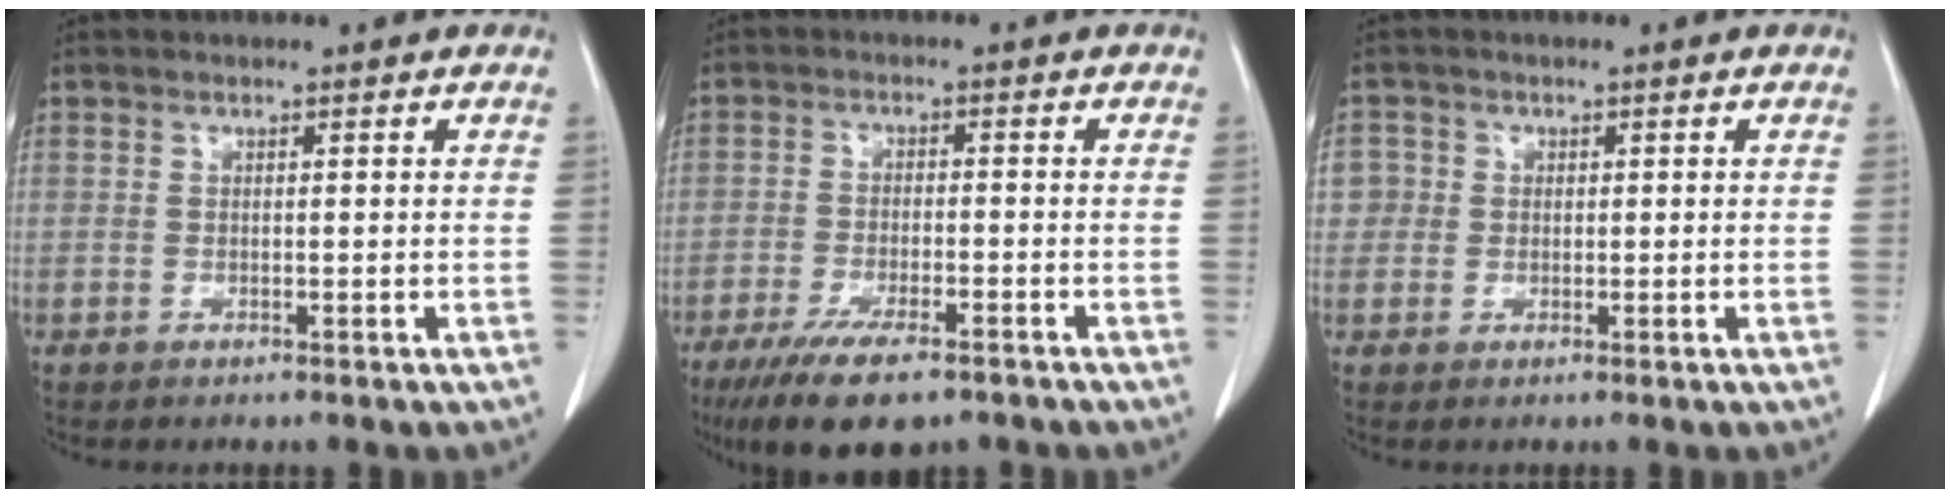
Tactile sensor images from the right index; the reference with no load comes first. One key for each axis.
{"total": 10.3, "fx": -7.2, "fy": 2.7, "fz": 6.9, "tx": -0.115, "ty": -0.018, "tz": -0.114}
{"total": 2.9, "fx": 0.3, "fy": 2.9, "fz": 0.1, "tx": 0.015, "ty": 0.007, "tz": 0.003}